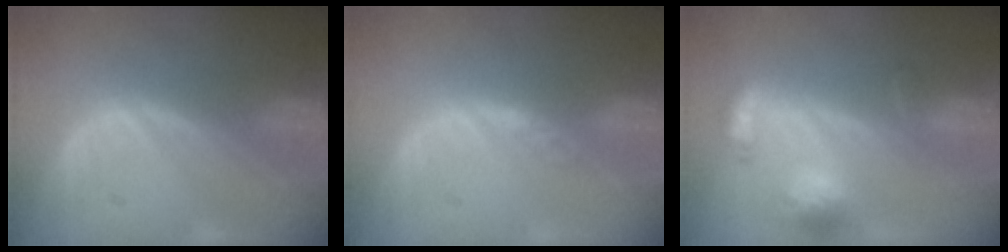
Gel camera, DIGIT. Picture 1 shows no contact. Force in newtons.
{"total": 1.6, "press": 1.3, "slide": 0.9}
{"total": 6.2, "press": 6.1, "slide": 0.8}